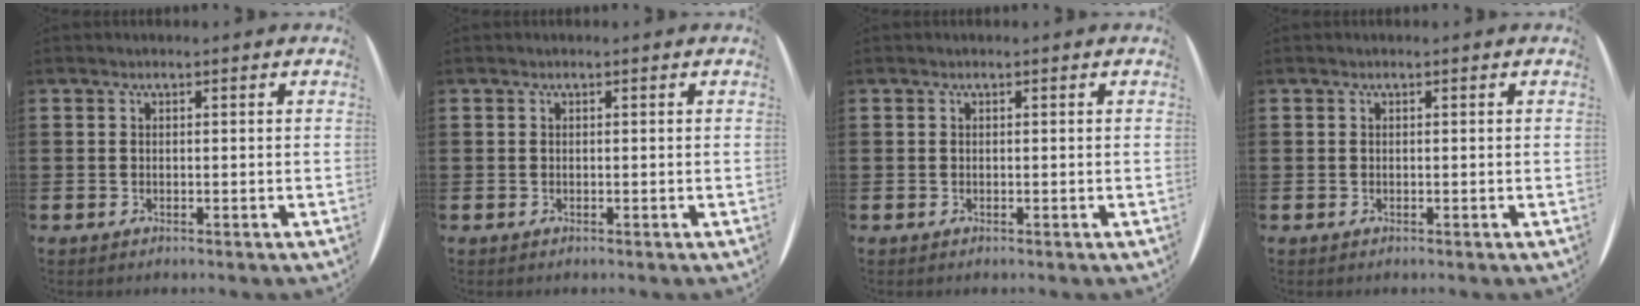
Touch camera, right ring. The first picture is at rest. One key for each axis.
{"total": 0.0}
{"total": 0.0}
{"total": 0.0}